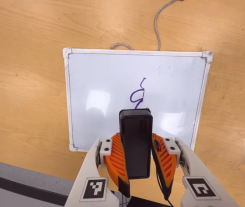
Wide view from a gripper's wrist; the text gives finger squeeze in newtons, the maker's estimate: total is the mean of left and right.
{"total": 7.6, "left": 6.7, "right": 8.5}